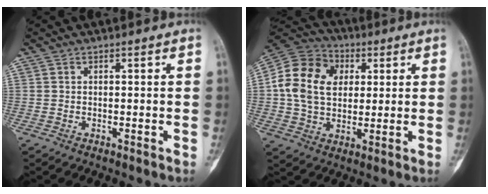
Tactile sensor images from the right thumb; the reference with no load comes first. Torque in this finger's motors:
{"motor_torque": [-1.04, 1.60, 1.52, 0.13, 0.27]}